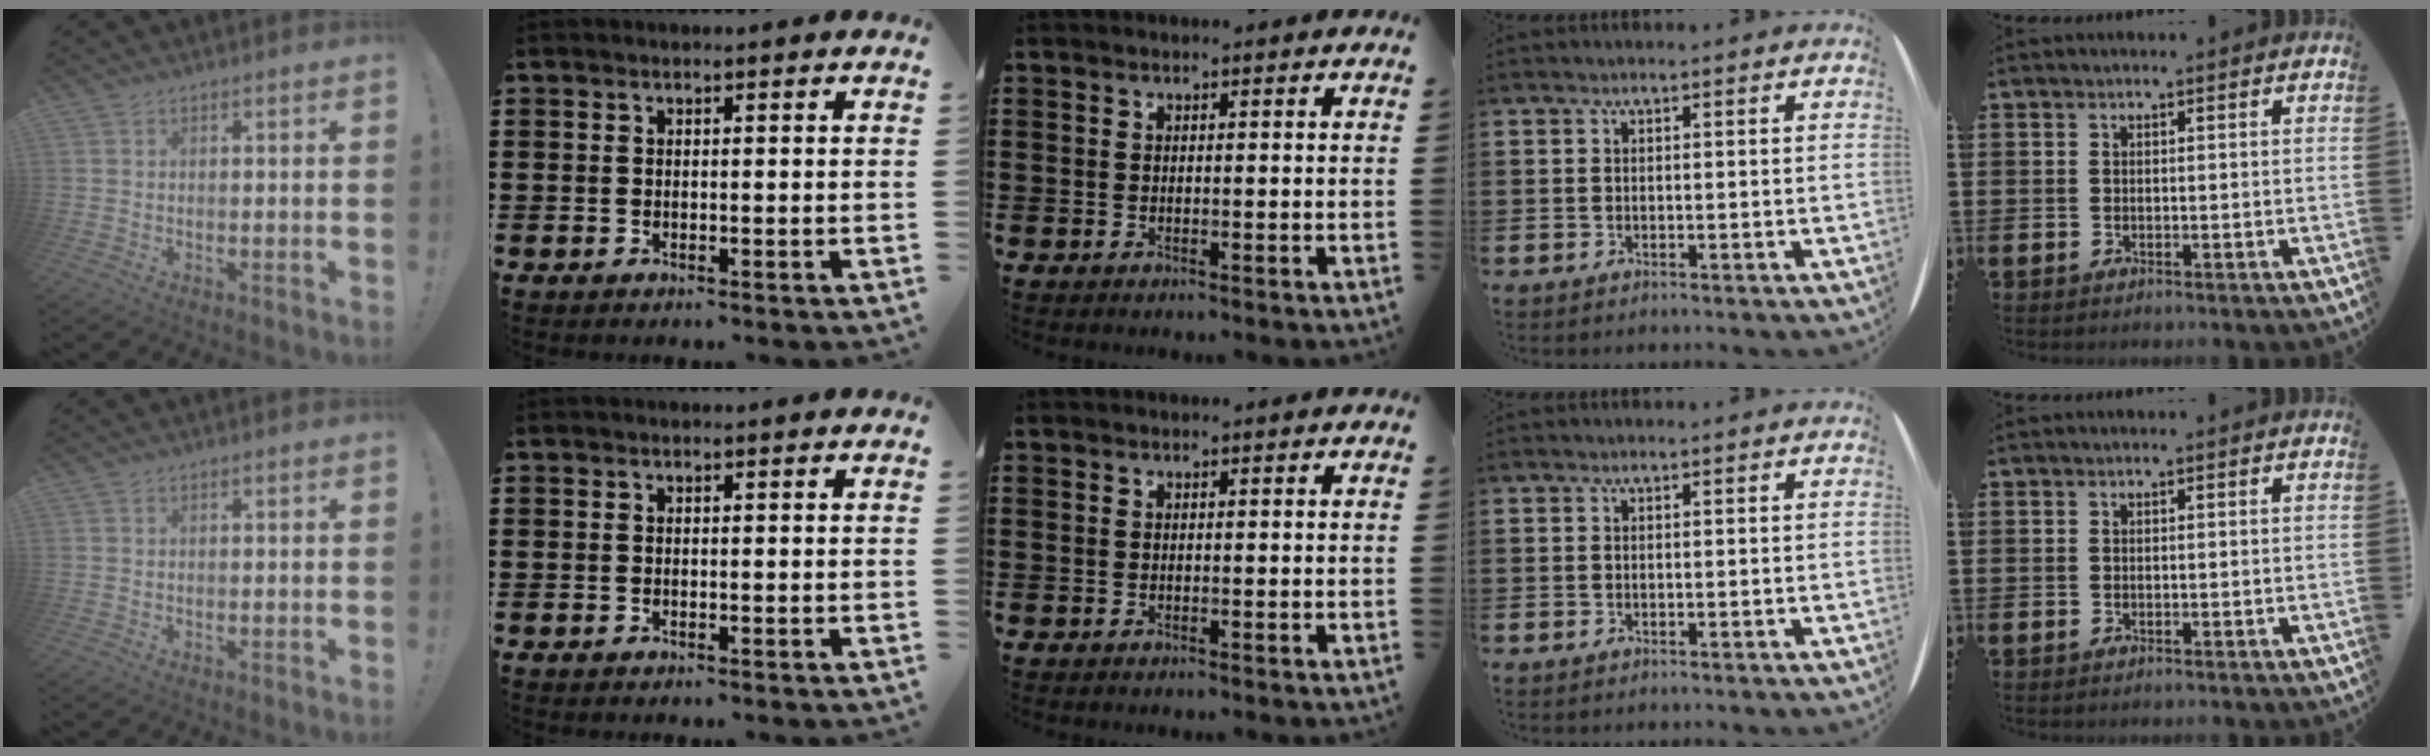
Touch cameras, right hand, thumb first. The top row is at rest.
{}